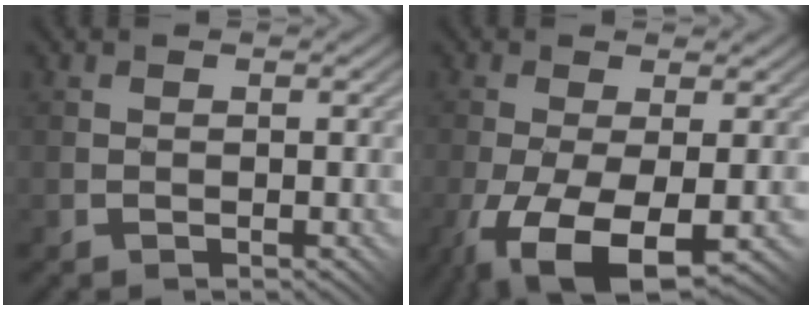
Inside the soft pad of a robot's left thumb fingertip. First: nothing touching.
{"total": 9.3, "force": [-4.2, 3.5, 7.5], "torque": [-0.170, -0.029, -0.065]}